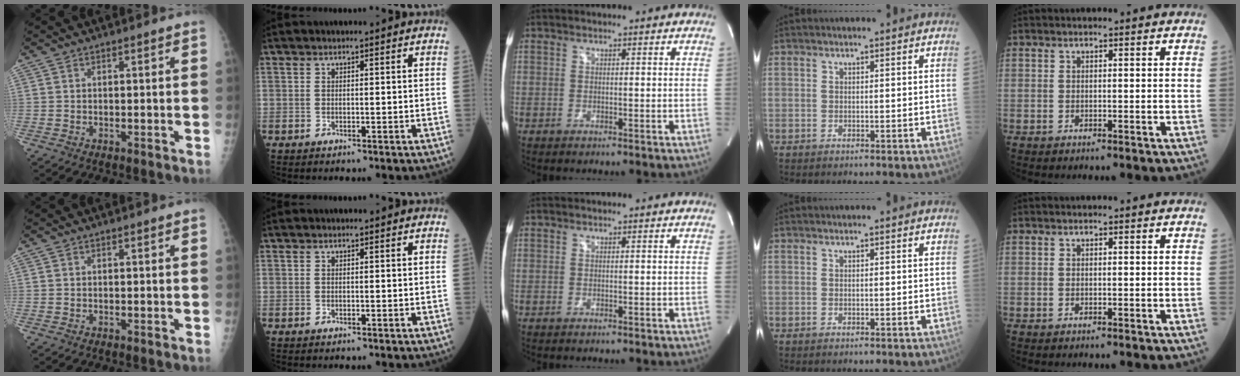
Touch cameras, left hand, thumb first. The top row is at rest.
{}